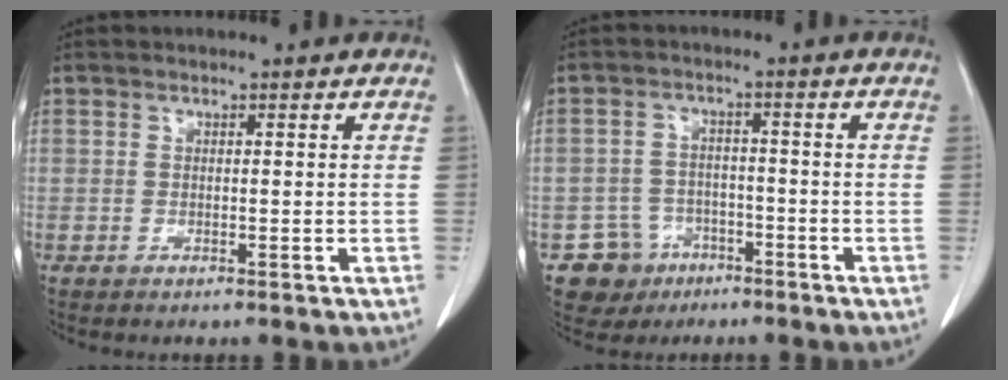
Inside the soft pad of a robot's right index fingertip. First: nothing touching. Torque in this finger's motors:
{"motor_torque": [-0.57, -0.31, -0.63, -0.18]}